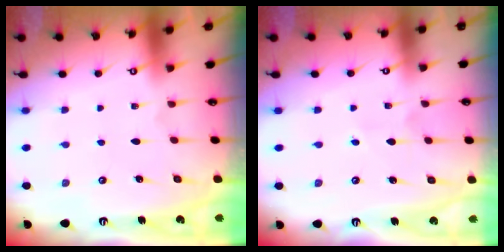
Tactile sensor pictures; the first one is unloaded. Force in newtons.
{"total": 3.5, "press": 3.3, "slide": 1.1}